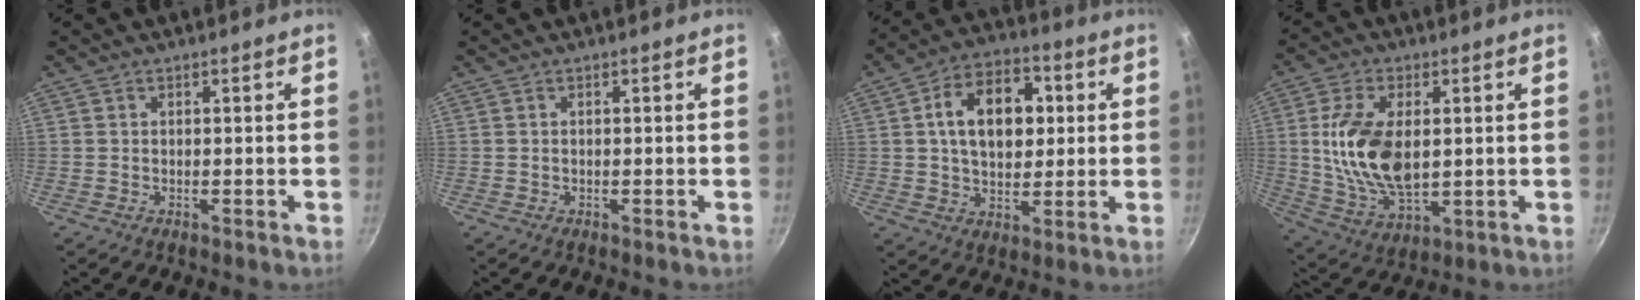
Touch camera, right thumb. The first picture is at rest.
{"total": 0.0}
{"total": 14.8, "force": [2.7, 10.1, 10.5], "torque": [-0.129, 0.013, 0.035]}
{"total": 15.2, "force": [1.7, 8.5, 12.5], "torque": [-0.226, -0.012, 0.040]}